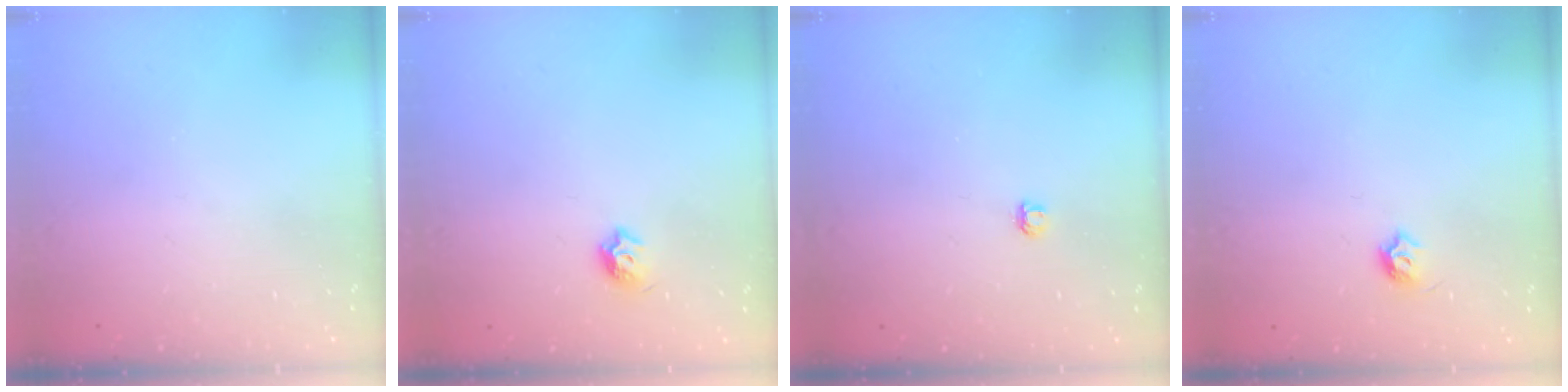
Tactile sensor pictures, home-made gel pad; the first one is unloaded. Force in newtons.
{"total": 4.9, "press": 4.8, "slide": 0.8}
{"total": 2.8, "press": 2.8, "slide": 0.3}
{"total": 4.5, "press": 4.3, "slide": 1.0}